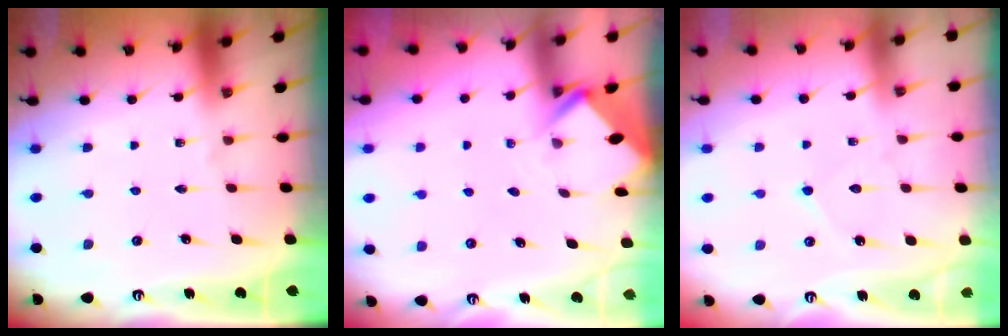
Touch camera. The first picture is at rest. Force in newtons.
{"total": 2.5, "press": 2.5, "slide": 0.2}
{"total": 4.4, "press": 4.4, "slide": 0.5}